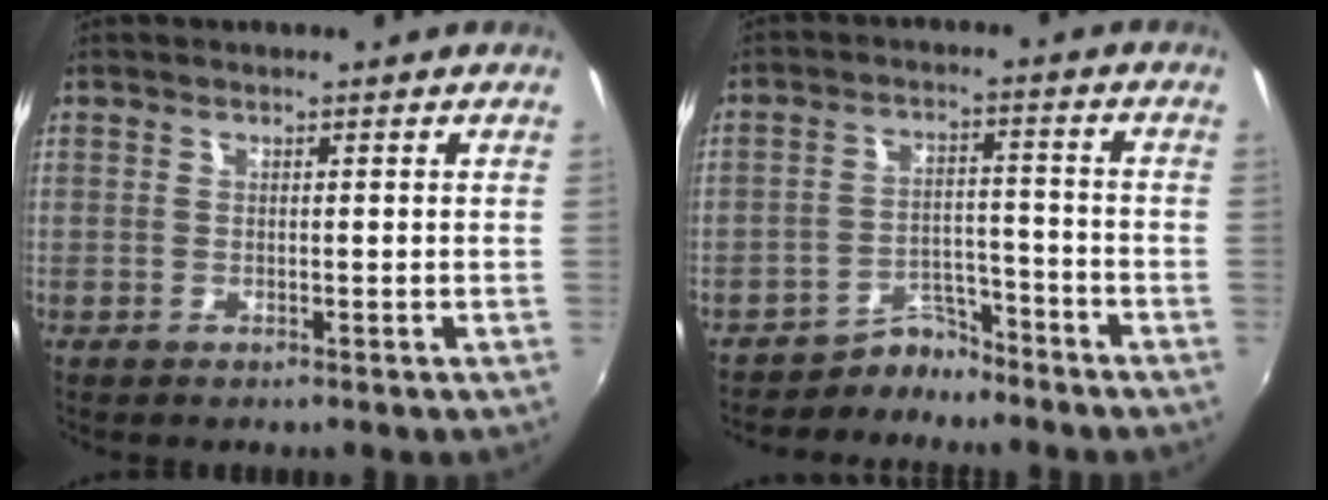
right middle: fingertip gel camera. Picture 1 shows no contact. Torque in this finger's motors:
{"motor_torque": [-0.39, -0.40, -0.06, -0.02]}